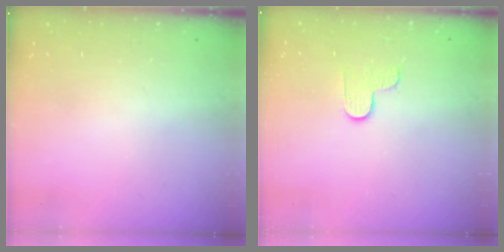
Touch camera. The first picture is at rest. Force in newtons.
{"total": 2.9, "press": 2.9, "slide": 0.3}